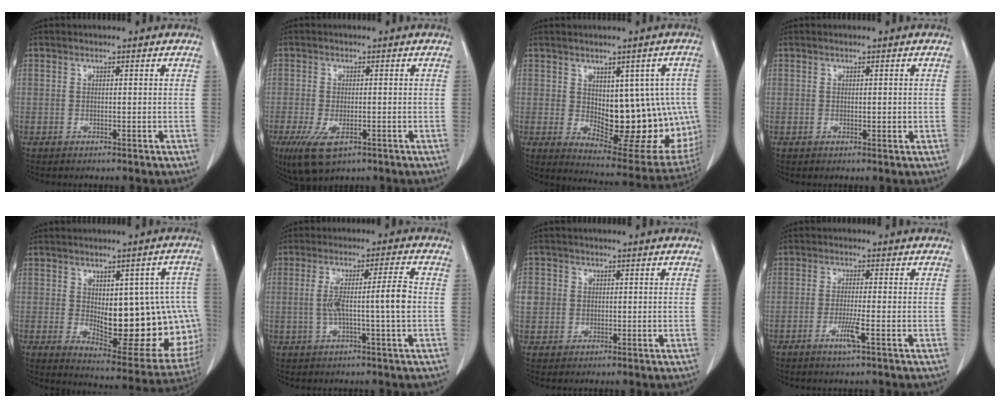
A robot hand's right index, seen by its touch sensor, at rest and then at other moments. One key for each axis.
{"total": 6.5, "fx": -3.2, "fy": 2.8, "fz": 4.9, "tx": -0.094, "ty": -0.015, "tz": -0.047}
{"total": 17.7, "fx": -0.7, "fy": 8.4, "fz": 15.6, "tx": -0.163, "ty": 0.005, "tz": 0.019}
{"total": 1.2, "fx": 0.0, "fy": 0.6, "fz": 1.0, "tx": -0.012, "ty": -0.003, "tz": 0.002}
{"total": 19.8, "fx": -1.2, "fy": 8.1, "fz": 18.0, "tx": -0.180, "ty": 0.014, "tz": 0.016}
{"total": 7.2, "fx": -0.5, "fy": -0.5, "fz": 7.1, "tx": -0.131, "ty": 0.013, "tz": -0.005}
{"total": 5.3, "fx": 0.6, "fy": 5.0, "fz": 1.7, "tx": -0.047, "ty": 0.014, "tz": 0.014}
{"total": 3.6, "fx": -1.7, "fy": -0.3, "fz": 3.2, "tx": -0.064, "ty": -0.009, "tz": -0.033}